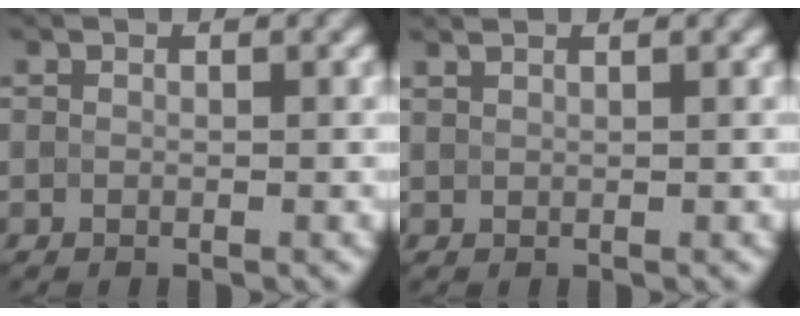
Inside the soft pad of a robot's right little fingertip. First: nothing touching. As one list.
[{"total": 1.5, "force": [1.3, 0.4, 0.7], "torque": [-0.005, 0.002, 0.010]}]